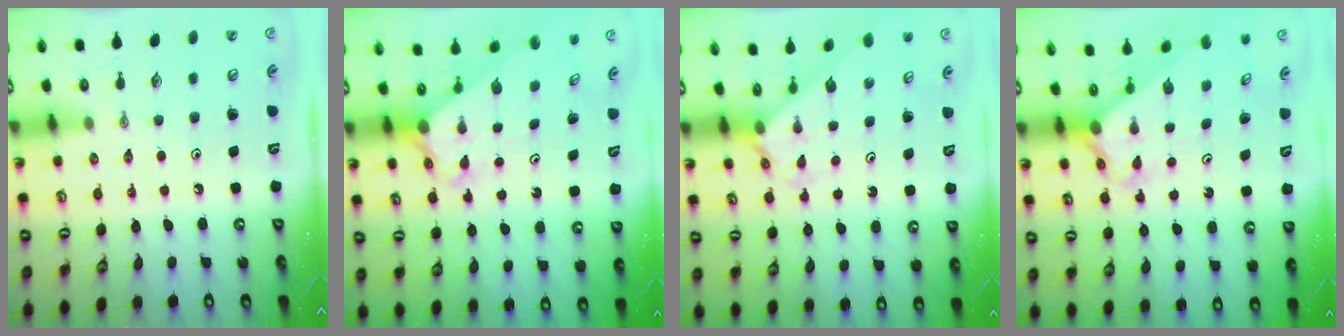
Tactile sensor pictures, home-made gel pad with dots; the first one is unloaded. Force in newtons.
{"total": 2.6, "press": 2.6, "slide": 0.2}
{"total": 2.3, "press": 2.3, "slide": 0.2}
{"total": 2.7, "press": 2.7, "slide": 0.2}